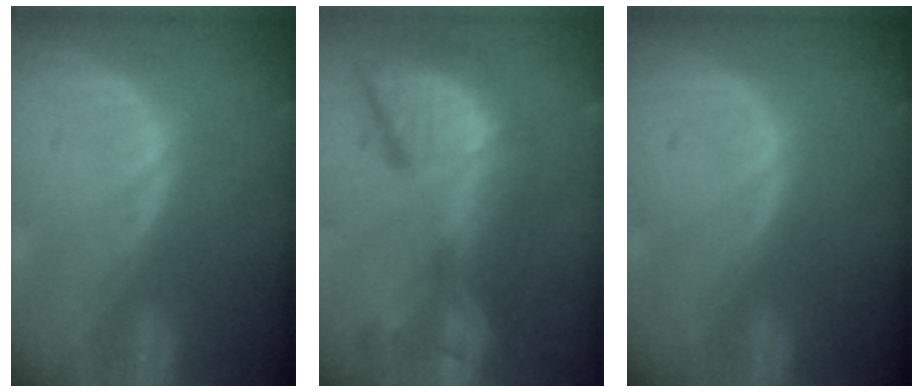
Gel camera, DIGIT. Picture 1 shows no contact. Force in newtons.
{"total": 13.5, "press": 11.1, "slide": 7.7}
{"total": 0.0}